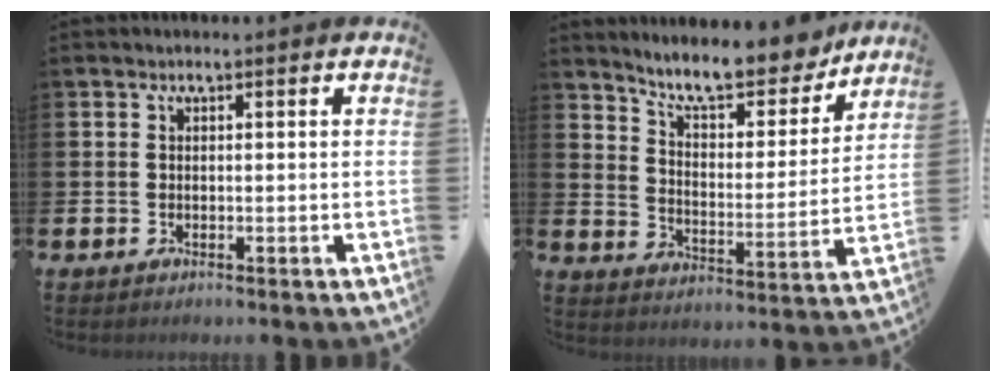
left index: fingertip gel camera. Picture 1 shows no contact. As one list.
[{"total": 9.6, "force": [8.8, 2.2, 3.2], "torque": [-0.088, -0.058, 0.152]}]